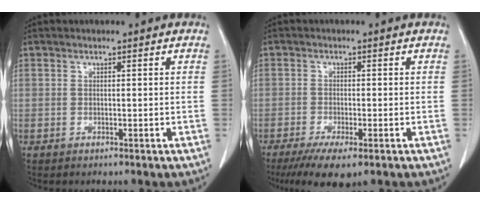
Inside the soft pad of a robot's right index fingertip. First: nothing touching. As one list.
[{"total": 6.3, "force": [-4.1, 1.5, 4.6], "torque": [-0.074, -0.015, -0.064]}]